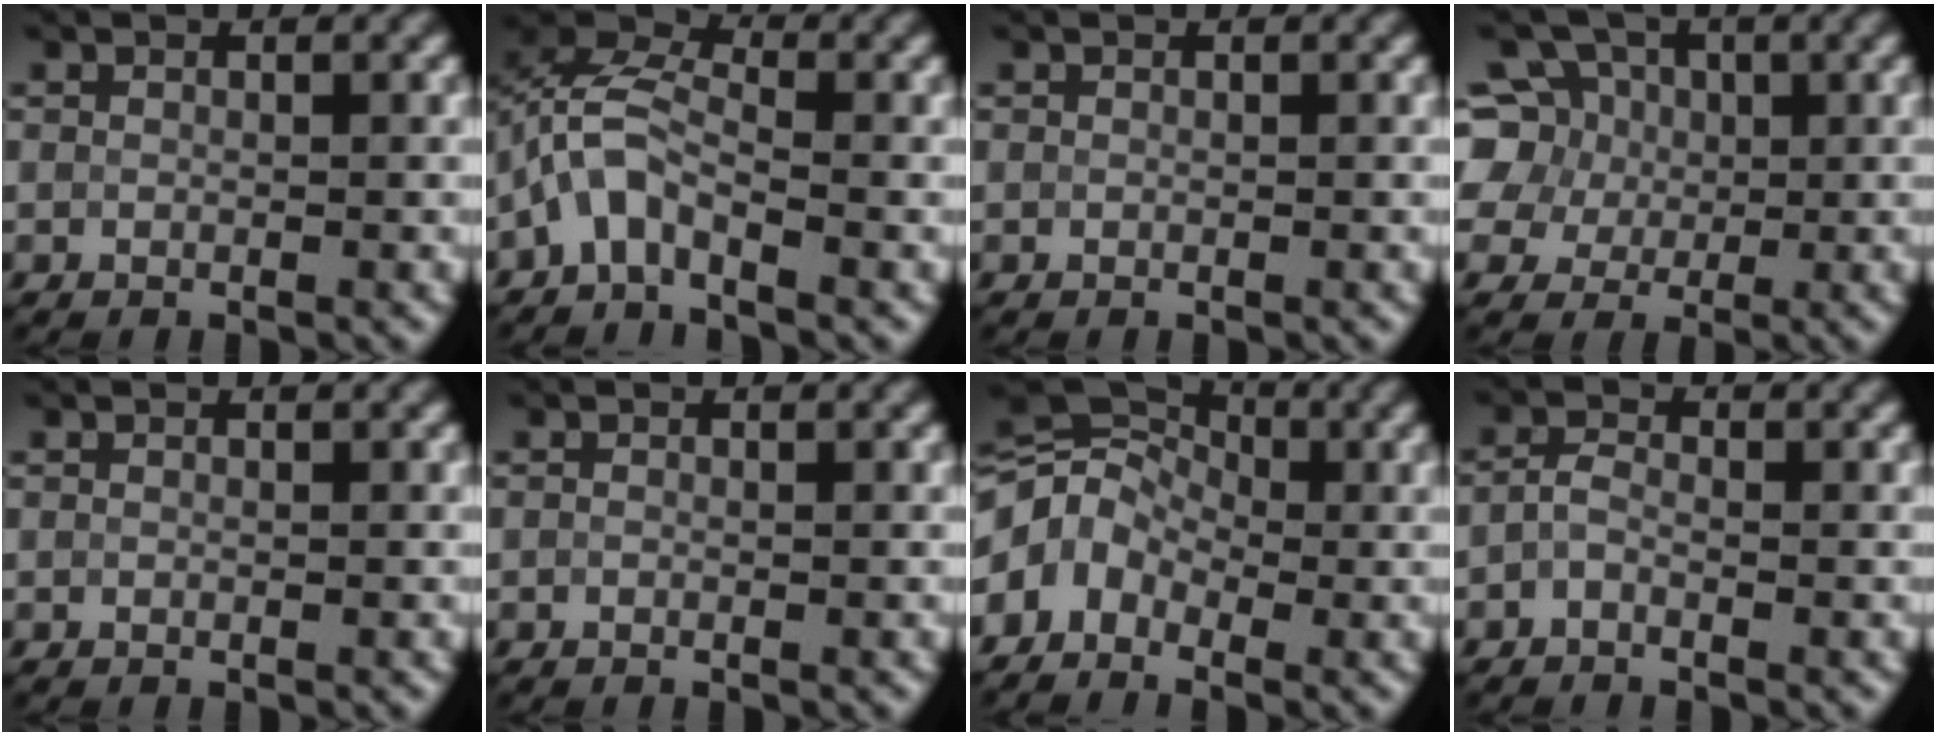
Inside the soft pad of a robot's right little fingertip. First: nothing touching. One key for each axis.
{"total": 4.2, "fx": -2.0, "fy": 2.0, "fz": 3.1, "tx": -0.066, "ty": 0.015, "tz": -0.054}
{"total": 0.0}
{"total": 8.5, "fx": 2.4, "fy": 7.3, "fz": 3.7, "tx": -0.067, "ty": 0.032, "tz": 0.019}
{"total": 0.0}
{"total": 0.0}
{"total": 6.4, "fx": -2.0, "fy": 4.8, "fz": 3.8, "tx": -0.062, "ty": 0.012, "tz": -0.053}
{"total": 1.4, "fx": -0.7, "fy": 0.7, "fz": 0.9, "tx": -0.020, "ty": 0.002, "tz": -0.019}